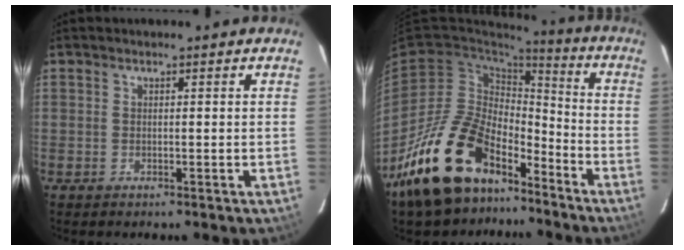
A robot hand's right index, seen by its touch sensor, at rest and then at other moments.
{"total": 22.8, "force": [-15.7, 11.2, 12.1], "torque": [-0.237, 0.009, -0.257]}